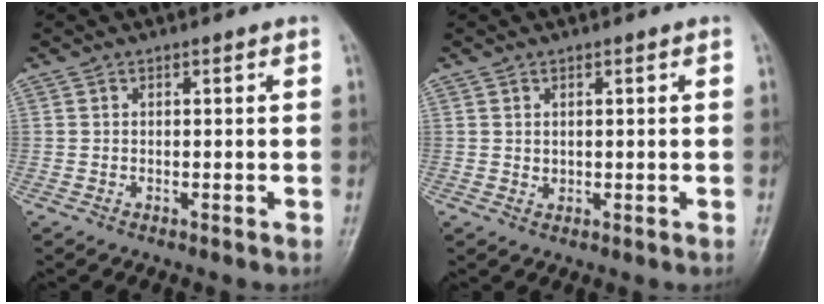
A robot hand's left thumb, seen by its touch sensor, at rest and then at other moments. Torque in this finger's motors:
{"motor_torque": [-0.15, -0.03, 0.08, -0.04, 0.00]}